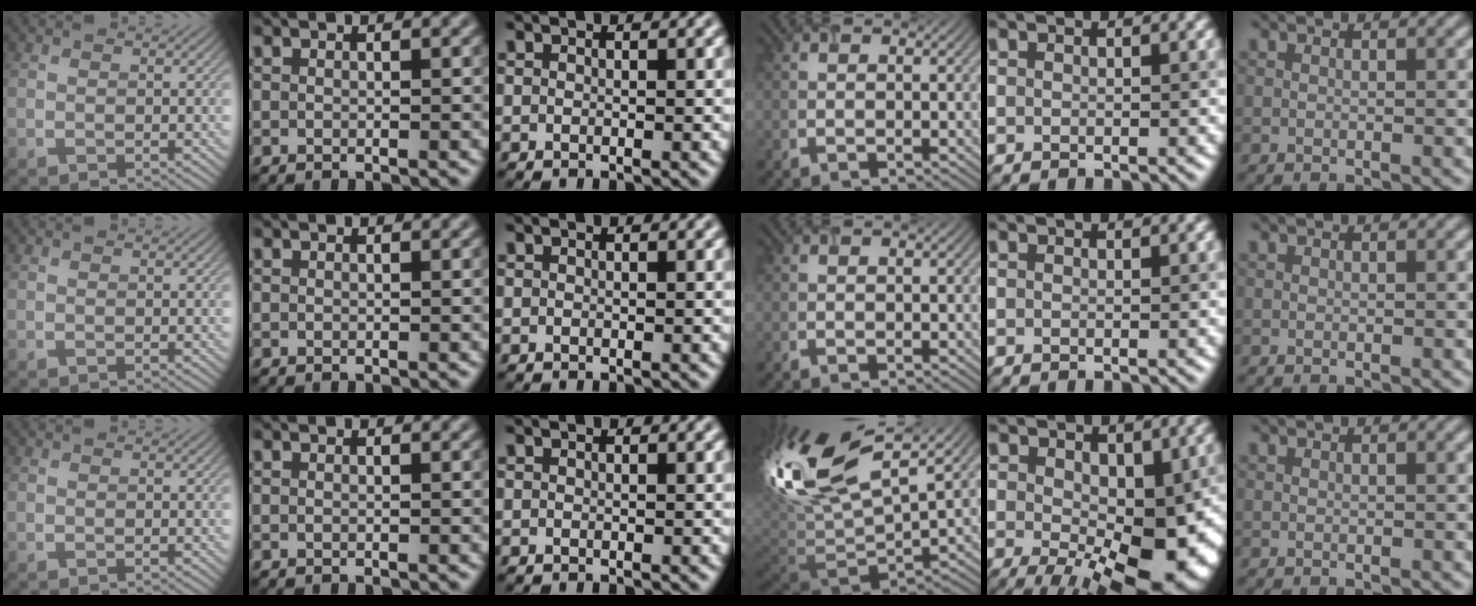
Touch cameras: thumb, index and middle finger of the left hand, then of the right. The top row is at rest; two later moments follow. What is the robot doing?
{"motion": "close", "object": "airpods case & airpods"}